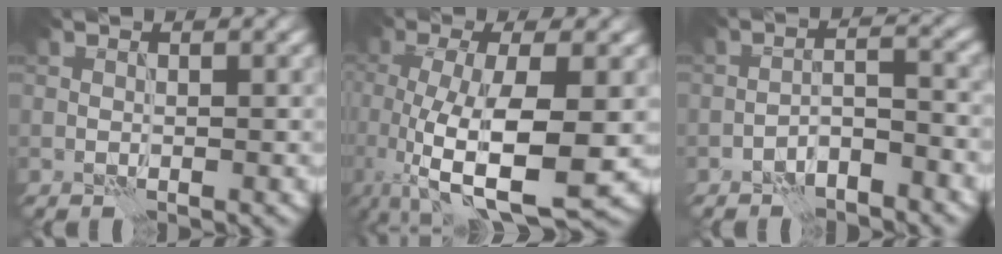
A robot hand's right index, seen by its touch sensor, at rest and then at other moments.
{"total": 9.9, "force": [-2.1, 3.0, 9.2], "torque": [-0.171, -0.020, -0.032]}
{"total": 3.2, "force": [-2.6, 0.8, 1.7], "torque": [-0.024, 0.012, -0.051]}